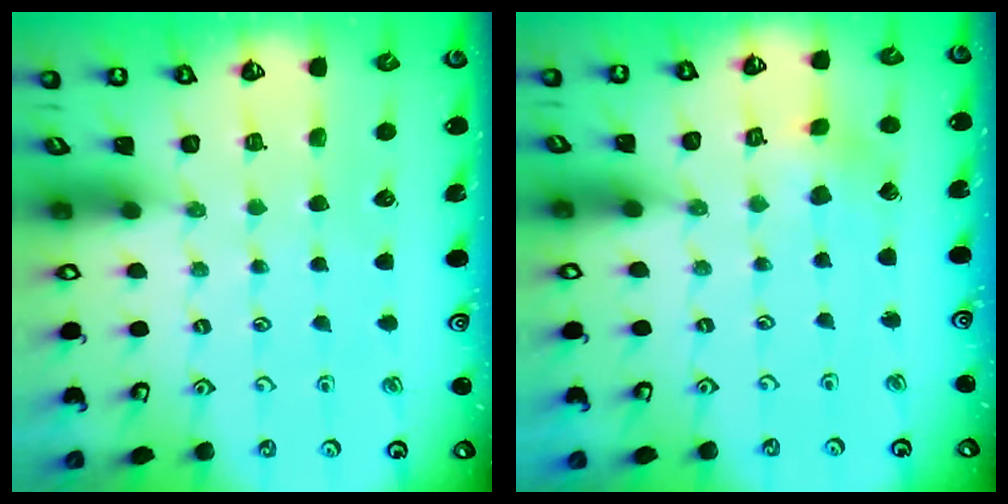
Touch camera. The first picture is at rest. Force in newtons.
{"total": 2.2, "press": 2.2, "slide": 0.3}